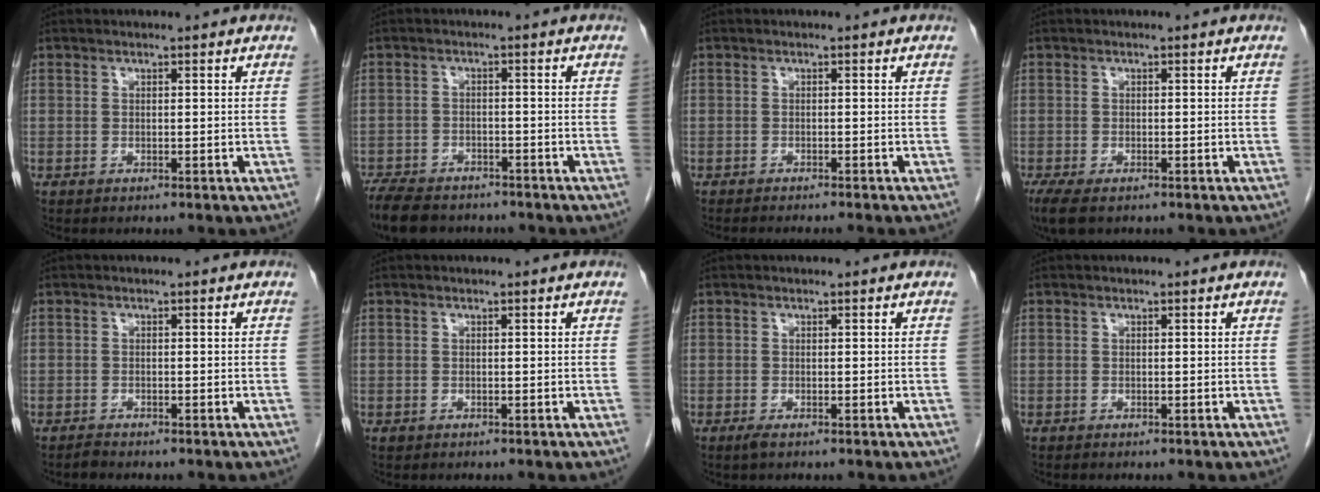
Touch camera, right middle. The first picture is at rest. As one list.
[{"total": 10.2, "force": [-8.4, 4.2, 4.1], "torque": [-0.083, -0.011, -0.129]}, {"total": 5.1, "force": [-4.6, -0.3, 2.3], "torque": [-0.015, -0.006, -0.065]}, {"total": 4.6, "force": [-3.1, 1.8, 2.9], "torque": [-0.061, -0.015, -0.051]}, {"total": 0.7, "force": [-0.6, 0.2, 0.0], "torque": [-0.006, -0.002, -0.015]}, {"total": 0.0}, {"total": 0.8, "force": [-0.5, 0.1, 0.6], "torque": [-0.013, -0.003, -0.009]}, {"total": 0.0}]